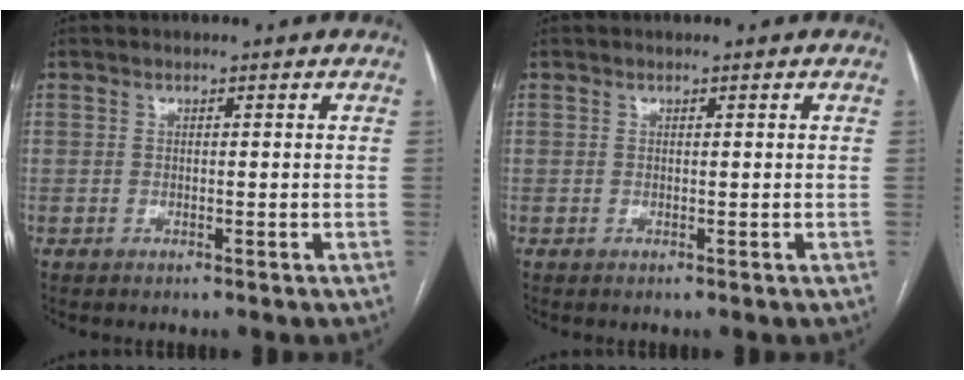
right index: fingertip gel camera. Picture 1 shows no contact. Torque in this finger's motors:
{"motor_torque": [0.02, -0.10, 0.00, 0.01]}